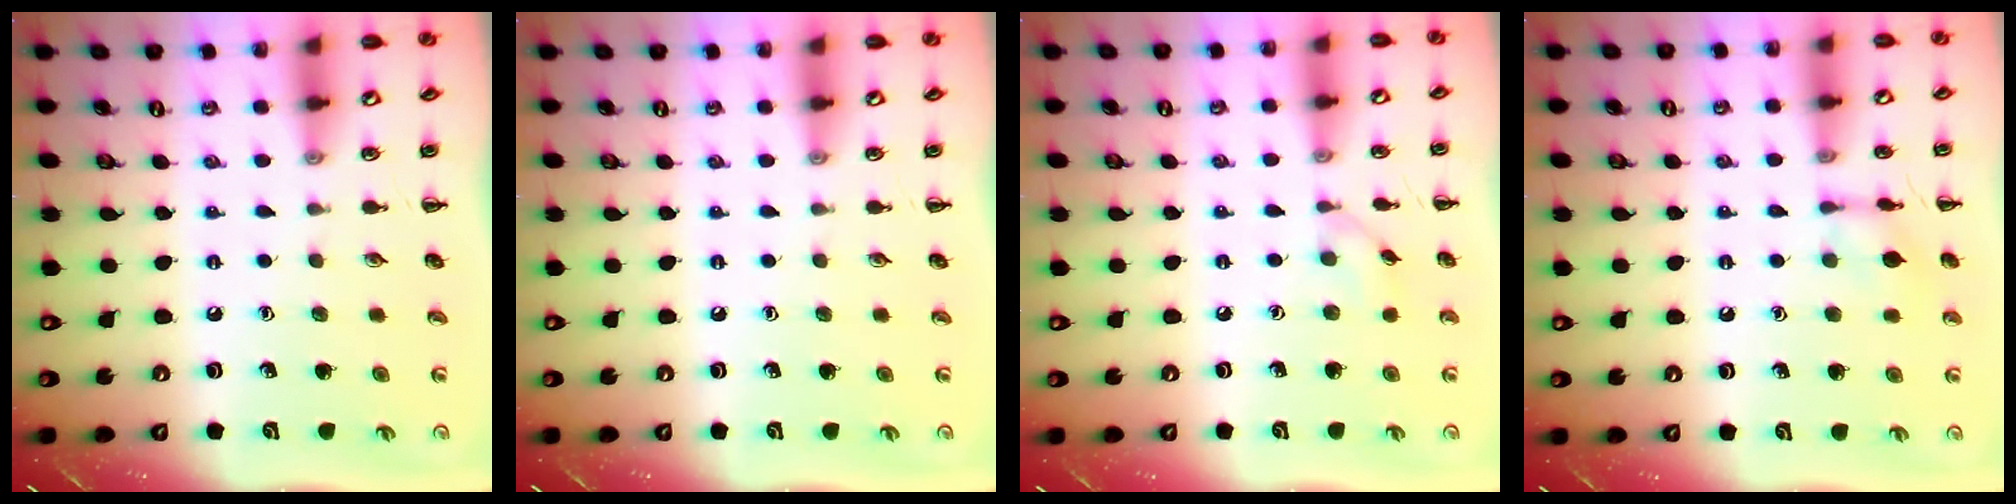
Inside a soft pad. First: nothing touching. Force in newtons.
{"total": 0.0}
{"total": 3.9, "press": 3.6, "slide": 1.6}
{"total": 7.4, "press": 7.3, "slide": 1.2}